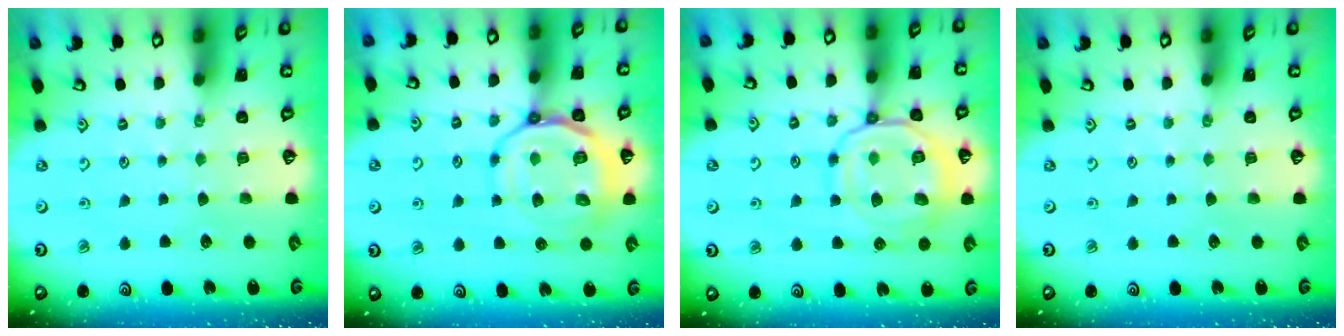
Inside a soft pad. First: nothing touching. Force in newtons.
{"total": 14.0, "press": 13.9, "slide": 2.1}
{"total": 15.7, "press": 15.7, "slide": 1.4}
{"total": 0.0}